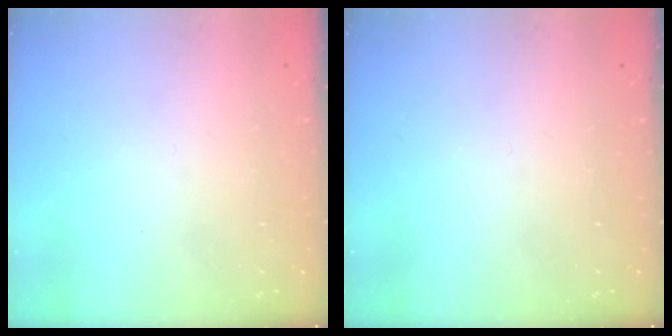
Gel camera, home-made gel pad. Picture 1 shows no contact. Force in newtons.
{"total": 0.0}